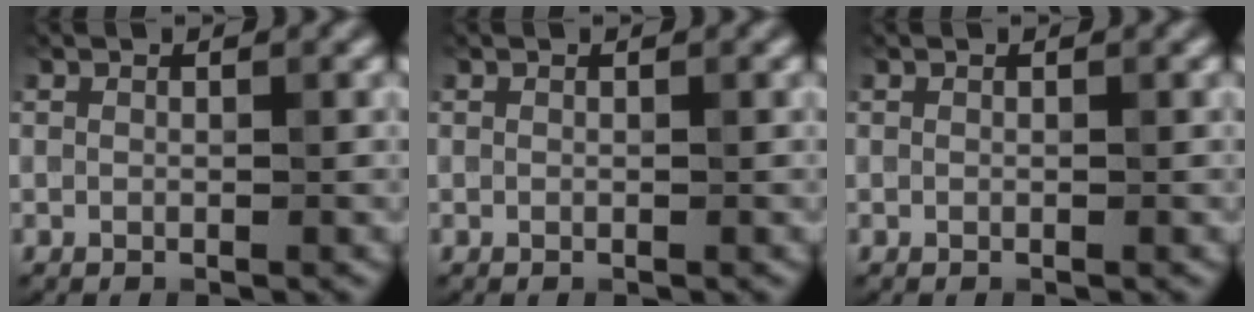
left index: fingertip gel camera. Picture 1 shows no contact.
{"total": 0.0}
{"total": 0.0}